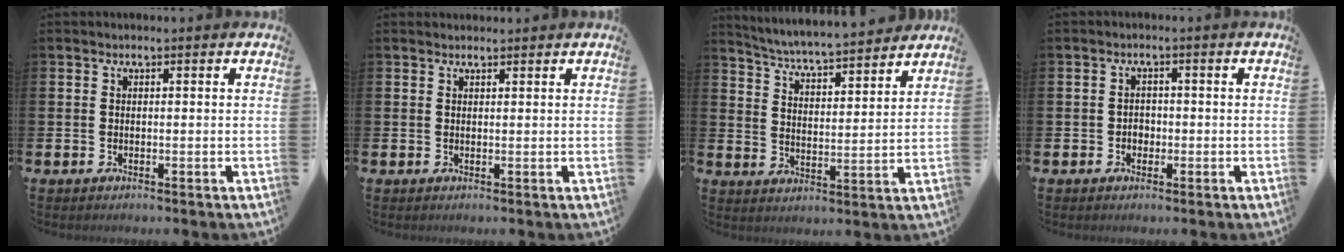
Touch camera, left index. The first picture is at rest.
{"total": 1.0, "force": [0.9, 0.3, 0.0], "torque": [0.012, -0.003, 0.015]}
{"total": 5.6, "force": [5.5, 0.0, 1.0], "torque": [-0.048, -0.045, 0.093]}
{"total": 1.6, "force": [-0.5, 1.4, 0.6], "torque": [-0.002, 0.000, -0.015]}